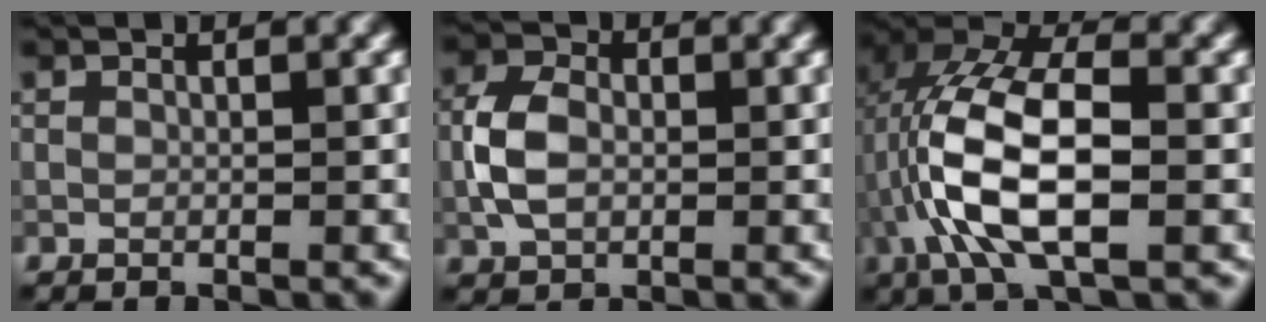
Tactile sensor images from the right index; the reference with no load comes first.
{"total": 4.0, "force": [-0.3, 2.8, 2.9], "torque": [-0.060, 0.004, -0.012]}
{"total": 9.9, "force": [-1.5, 4.0, 8.9], "torque": [-0.180, 0.022, -0.033]}